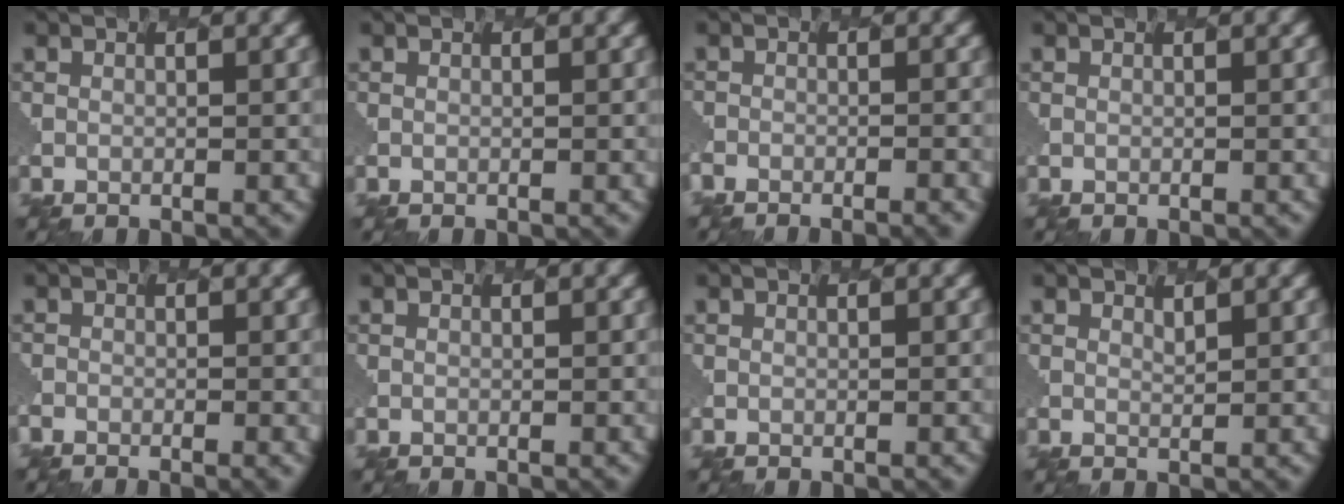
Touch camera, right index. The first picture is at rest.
{"total": 0.0}
{"total": 4.2, "force": [-3.9, 1.0, 1.5], "torque": [-0.008, 0.010, -0.044]}
{"total": 0.0}
{"total": 2.9, "force": [-2.4, 0.8, 1.4], "torque": [-0.015, 0.015, -0.035]}
{"total": 0.0}
{"total": 0.0}
{"total": 0.8, "force": [0.6, -0.2, -0.4], "torque": [-0.006, 0.001, 0.011]}